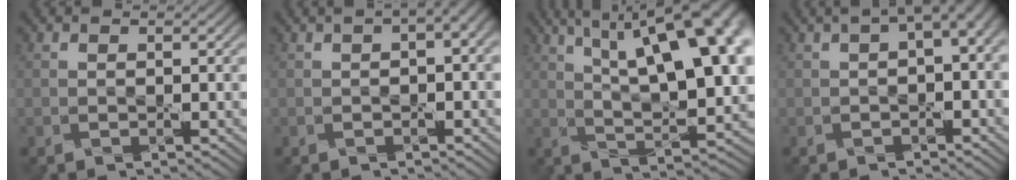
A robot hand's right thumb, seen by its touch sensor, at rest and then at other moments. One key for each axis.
{"total": 3.5, "fx": 0.8, "fy": 1.1, "fz": 3.2, "tx": -0.044, "ty": 0.008, "tz": 0.009}
{"total": 18.9, "fx": 7.5, "fy": 7.7, "fz": 15.5, "tx": -0.225, "ty": 0.054, "tz": 0.107}
{"total": 4.3, "fx": 1.1, "fy": 1.8, "fz": 3.7, "tx": -0.050, "ty": 0.007, "tz": 0.016}